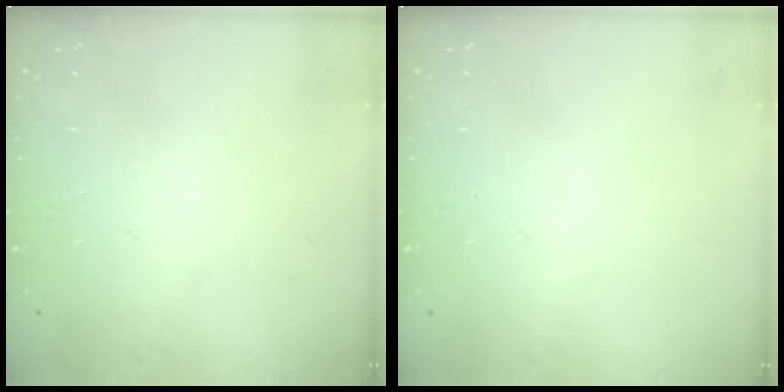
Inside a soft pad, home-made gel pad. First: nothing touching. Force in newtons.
{"total": 0.0}